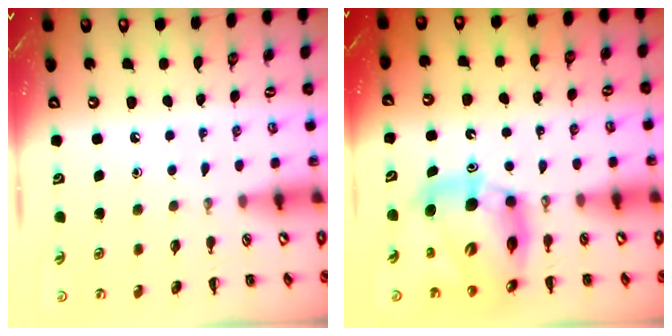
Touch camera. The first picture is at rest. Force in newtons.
{"total": 13.6, "press": 13.0, "slide": 4.0}